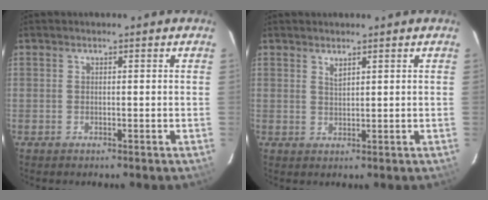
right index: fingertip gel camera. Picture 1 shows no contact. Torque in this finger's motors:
{"motor_torque": [-0.05, 0.09, -0.02, 0.00]}